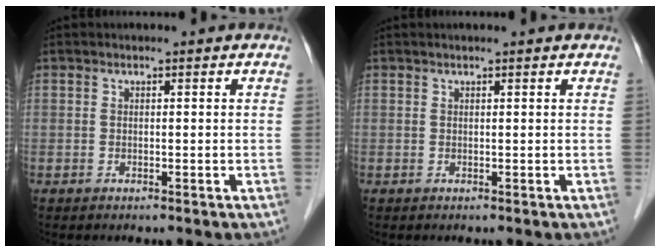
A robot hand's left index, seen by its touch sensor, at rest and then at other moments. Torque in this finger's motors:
{"motor_torque": [0.00, 0.07, -0.02, -0.01]}